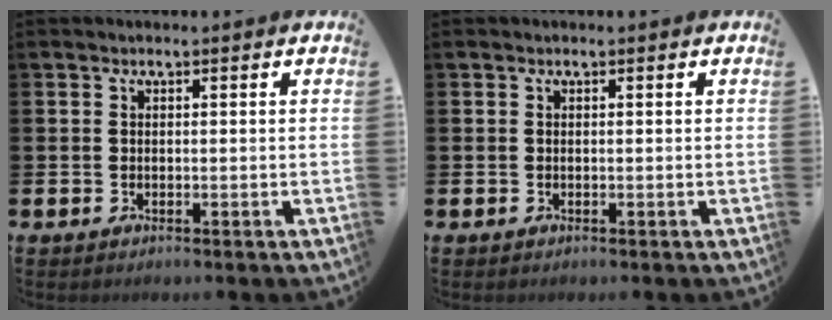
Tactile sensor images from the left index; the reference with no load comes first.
{"total": 0.0}